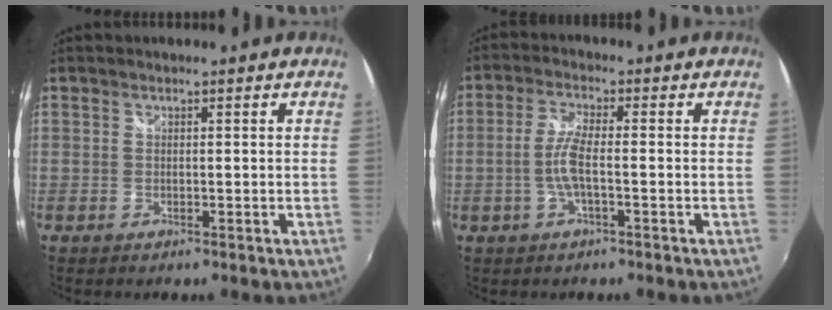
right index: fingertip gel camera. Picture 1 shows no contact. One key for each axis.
{"total": 5.1, "fx": -1.2, "fy": 0.9, "fz": 4.9, "tx": -0.105, "ty": 0.002, "tz": -0.024}